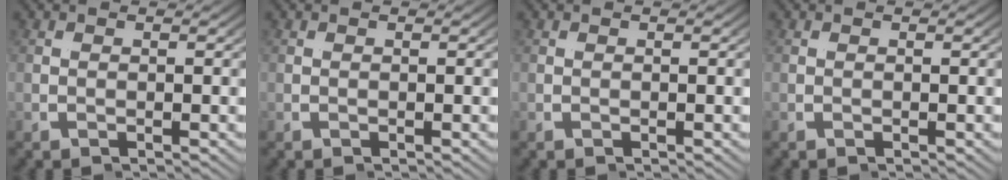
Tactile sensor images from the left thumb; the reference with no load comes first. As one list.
[{"total": 0.0}, {"total": 0.0}, {"total": 0.0}]